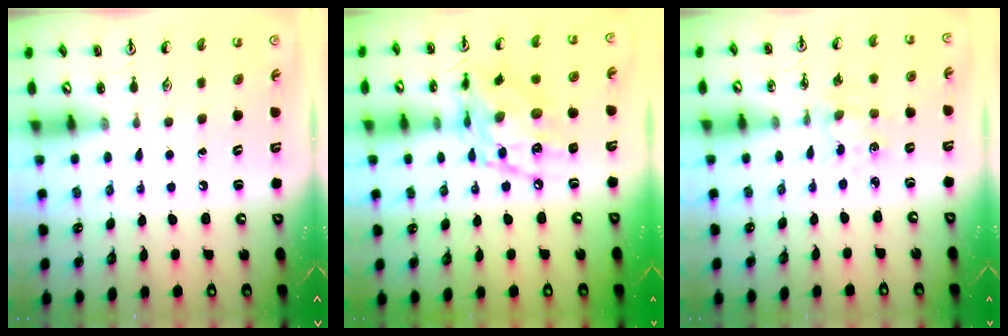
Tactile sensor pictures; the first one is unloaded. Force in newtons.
{"total": 15.4, "press": 15.3, "slide": 1.5}
{"total": 2.3, "press": 2.3, "slide": 0.4}